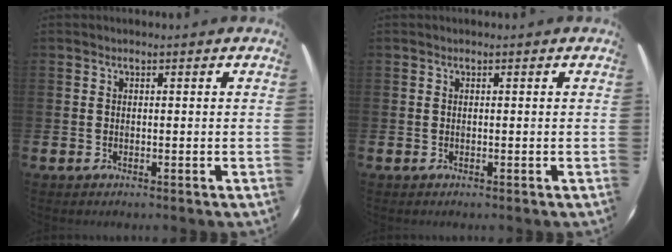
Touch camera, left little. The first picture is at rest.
{"total": 0.0}